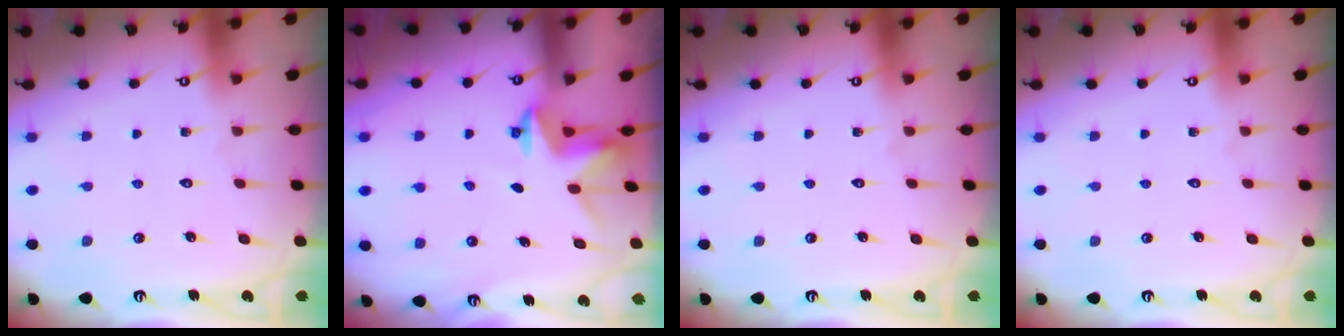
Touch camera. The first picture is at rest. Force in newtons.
{"total": 3.1, "press": 3.1, "slide": 0.2}
{"total": 0.0}
{"total": 0.0}